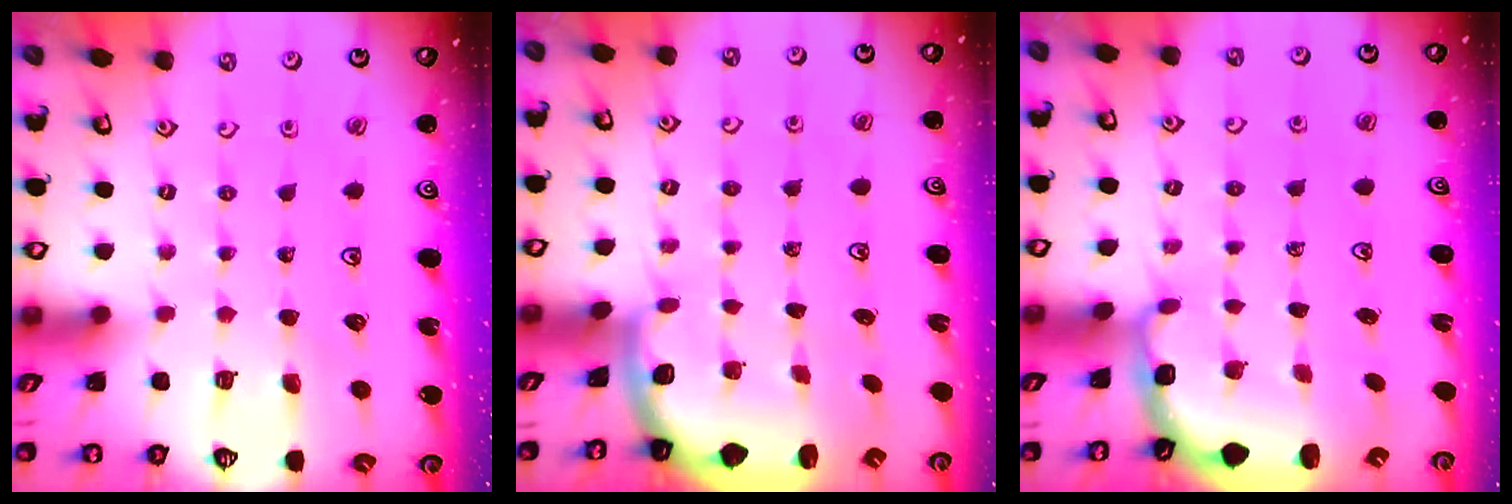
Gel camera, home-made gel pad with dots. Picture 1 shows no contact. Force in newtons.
{"total": 2.0, "press": 2.0, "slide": 0.5}
{"total": 2.8, "press": 2.0, "slide": 2.0}